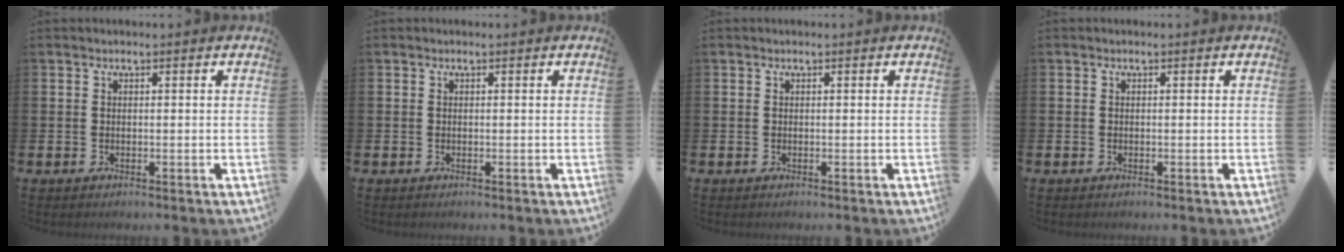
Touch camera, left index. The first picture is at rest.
{"total": 0.0}
{"total": 0.0}
{"total": 0.0}